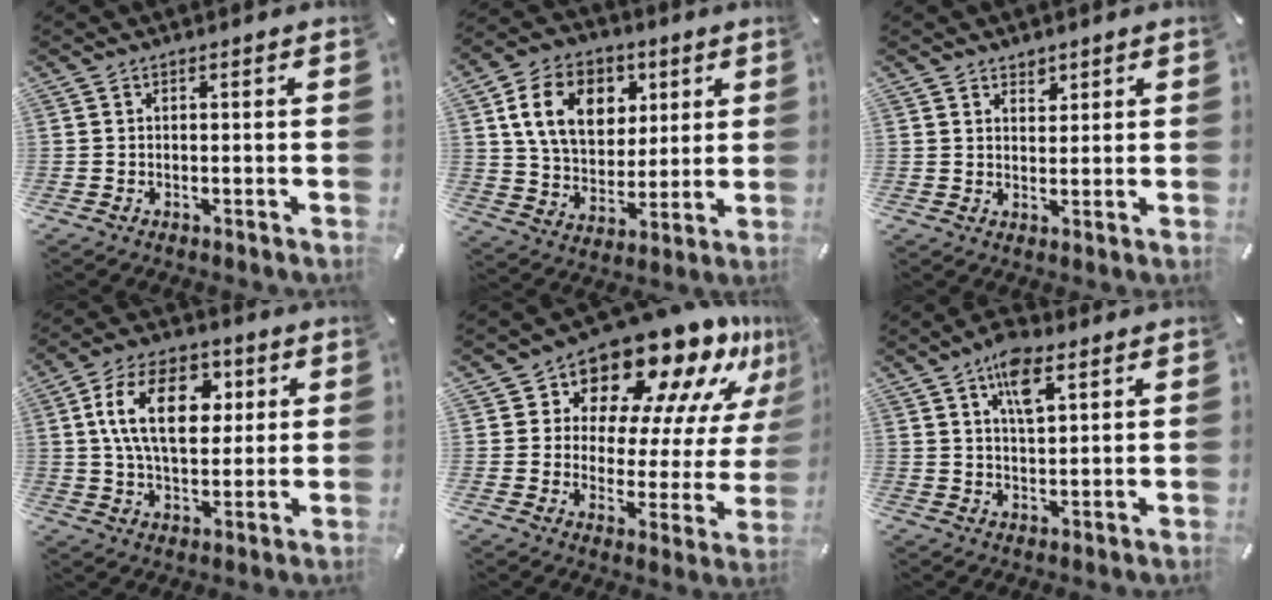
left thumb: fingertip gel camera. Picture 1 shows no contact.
{"total": 15.0, "force": [5.5, 11.4, 8.1], "torque": [-0.139, 0.001, 0.106]}
{"total": 2.7, "force": [1.9, 1.9, 0.2], "torque": [0.009, -0.008, 0.033]}
{"total": 16.6, "force": [4.3, 10.5, 12.2], "torque": [-0.219, 0.011, 0.071]}
{"total": 17.9, "force": [15.0, 6.8, 6.9], "torque": [-0.100, -0.138, 0.246]}
{"total": 10.1, "force": [5.8, 4.9, 6.7], "torque": [-0.113, -0.016, 0.101]}